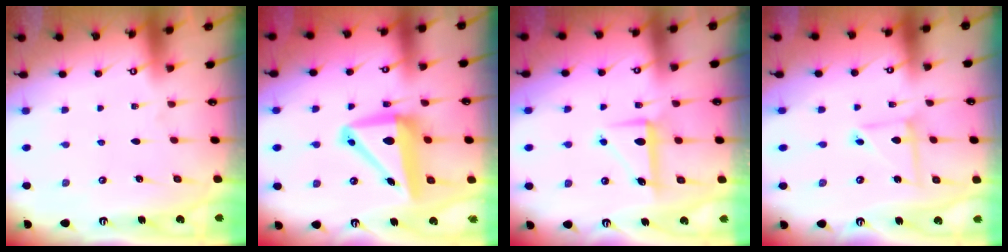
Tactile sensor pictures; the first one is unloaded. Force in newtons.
{"total": 11.9, "press": 11.7, "slide": 2.3}
{"total": 7.8, "press": 7.8, "slide": 0.8}
{"total": 5.8, "press": 5.8, "slide": 0.6}